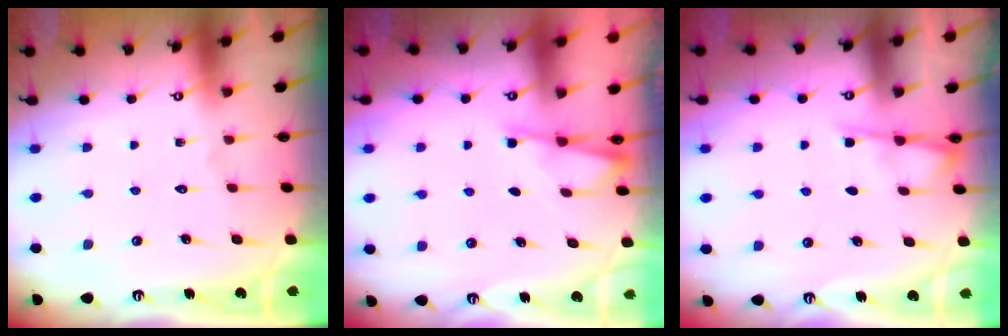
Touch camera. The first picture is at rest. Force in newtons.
{"total": 1.2, "press": 1.2, "slide": 0.3}
{"total": 4.2, "press": 4.2, "slide": 0.6}